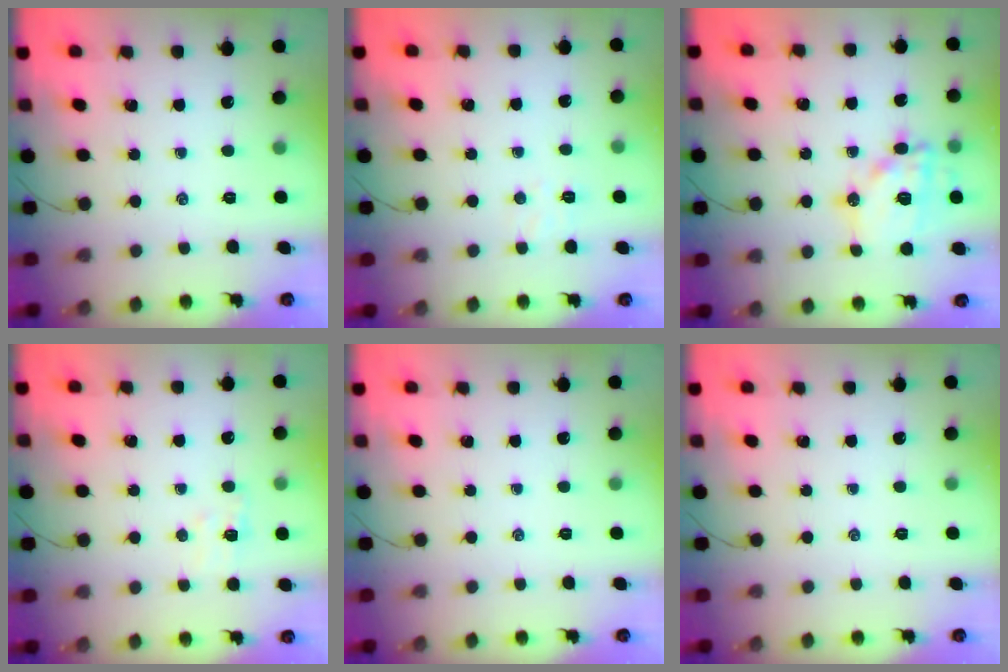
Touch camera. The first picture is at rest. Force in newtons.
{"total": 4.0, "press": 3.9, "slide": 0.9}
{"total": 15.3, "press": 15.1, "slide": 2.4}
{"total": 5.0, "press": 4.9, "slide": 0.9}
{"total": 0.0}
{"total": 0.0}